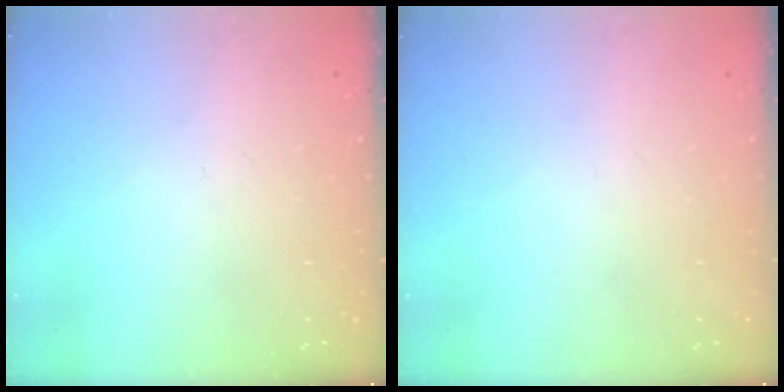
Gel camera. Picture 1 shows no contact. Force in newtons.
{"total": 0.0}